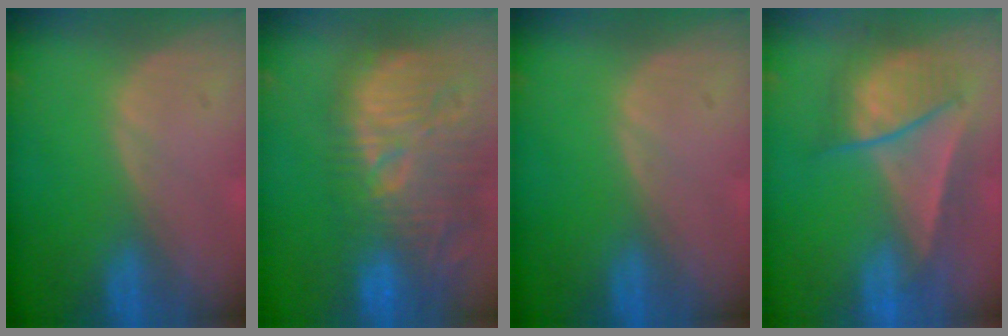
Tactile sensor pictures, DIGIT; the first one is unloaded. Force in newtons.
{"total": 14.6, "press": 13.0, "slide": 6.7}
{"total": 0.0}
{"total": 7.8, "press": 7.5, "slide": 2.1}